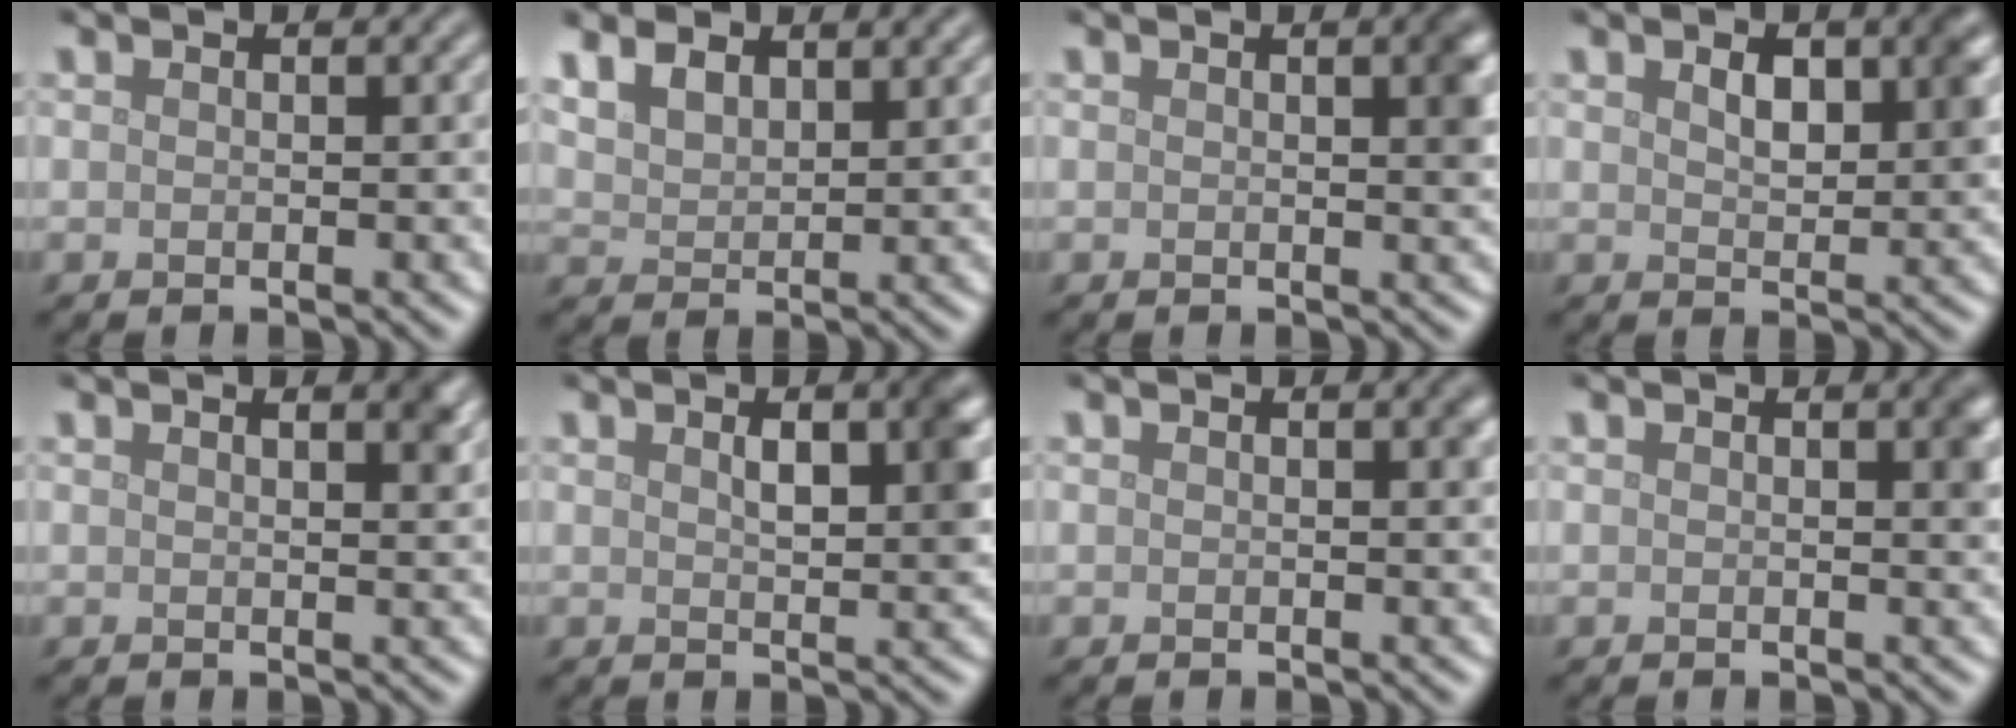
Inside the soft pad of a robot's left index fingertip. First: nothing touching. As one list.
[{"total": 4.8, "force": [3.1, 2.7, 2.4], "torque": [-0.059, 0.008, 0.050]}, {"total": 2.2, "force": [0.6, 0.6, 2.1], "torque": [-0.018, 0.005, 0.006]}, {"total": 4.1, "force": [1.4, 2.1, 3.2], "torque": [-0.048, 0.005, 0.023]}, {"total": 1.9, "force": [1.1, 0.5, 1.4], "torque": [-0.011, 0.004, 0.015]}, {"total": 3.9, "force": [1.3, 1.4, 3.5], "torque": [-0.051, 0.006, 0.020]}, {"total": 0.8, "force": [0.2, 0.1, 0.8], "torque": [-0.009, 0.002, 0.003]}, {"total": 1.5, "force": [0.4, 0.3, 1.4], "torque": [-0.016, 0.002, 0.006]}]